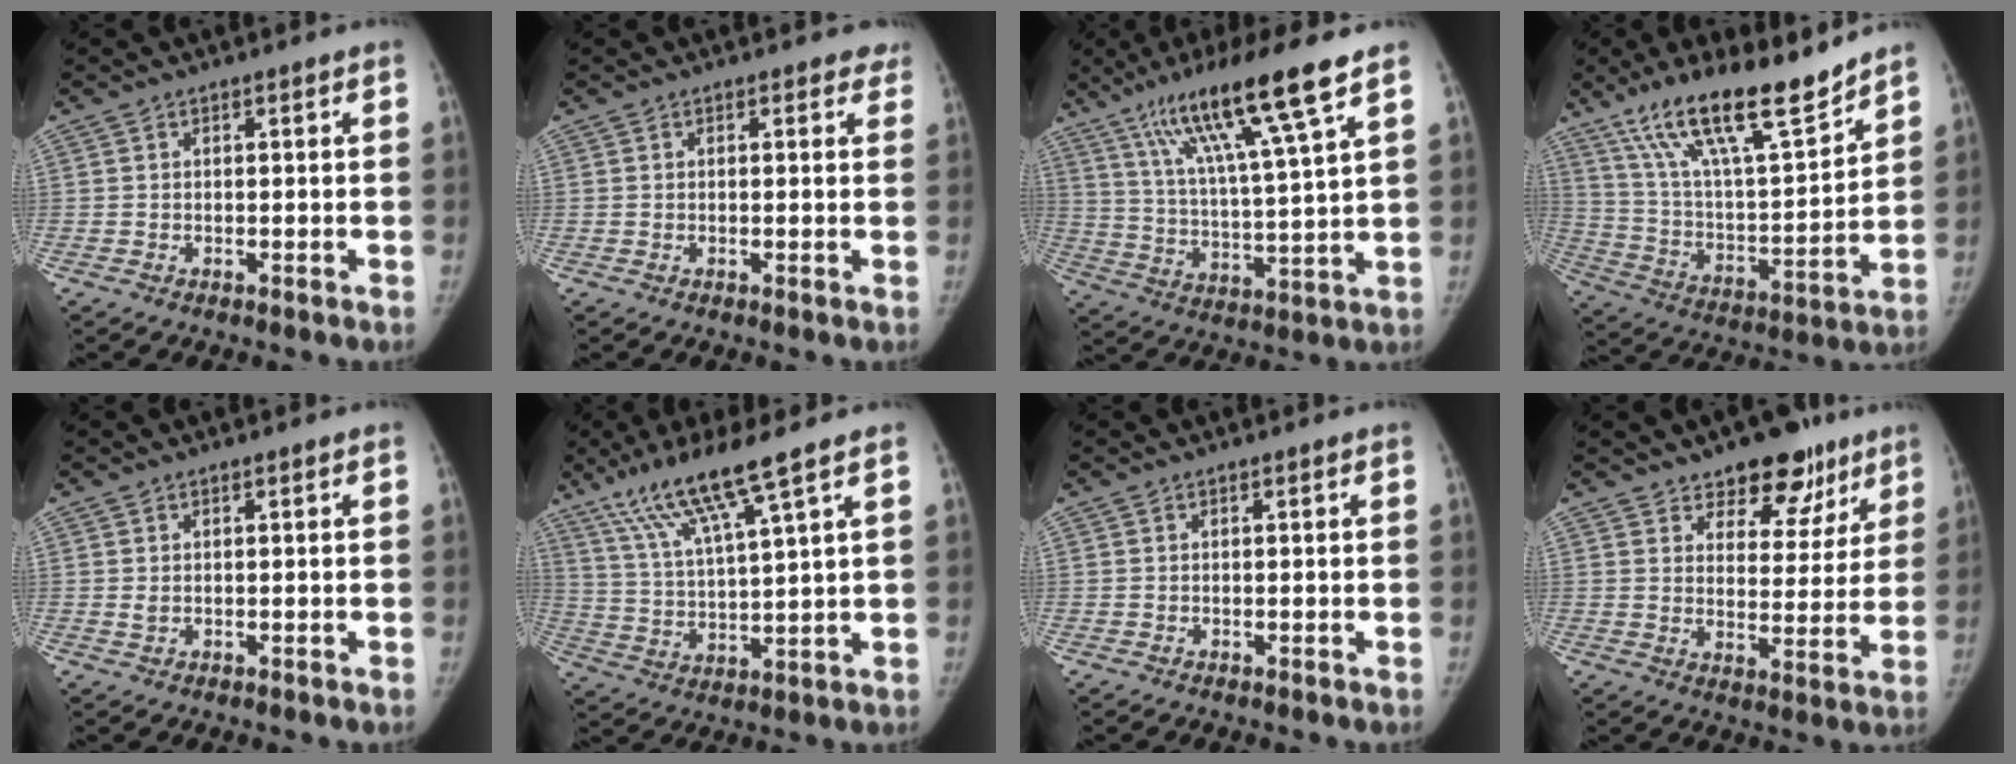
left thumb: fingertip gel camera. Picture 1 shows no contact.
{"total": 1.9, "force": [1.5, 1.1, 0.4], "torque": [0.018, -0.005, 0.003]}
{"total": 17.7, "force": [10.7, 1.3, 14.1], "torque": [-0.245, -0.035, 0.189]}
{"total": 20.7, "force": [15.4, 4.5, 13.1], "torque": [-0.203, -0.075, 0.277]}
{"total": 0.8, "force": [0.2, 0.5, 0.6], "torque": [-0.010, -0.002, 0.008]}
{"total": 12.5, "force": [8.2, 0.4, 9.4], "torque": [-0.185, -0.032, 0.164]}
{"total": 0.0}
{"total": 12.4, "force": [8.4, 6.9, 6.1], "torque": [-0.025, -0.042, 0.119]}